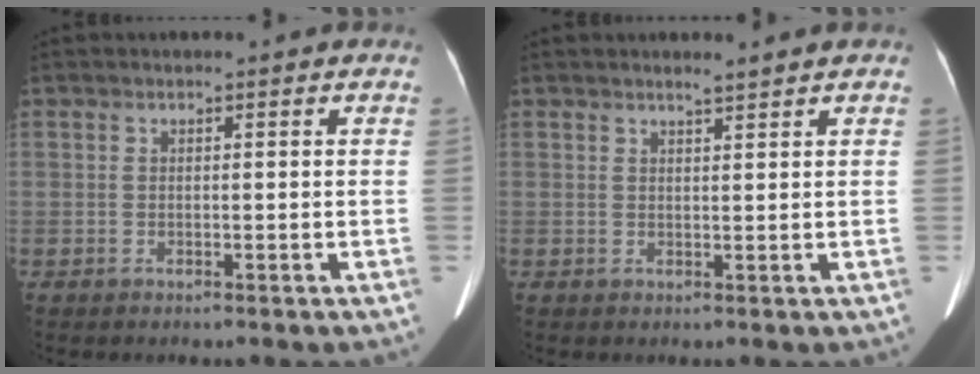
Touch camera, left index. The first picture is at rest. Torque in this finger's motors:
{"motor_torque": [0.07, -0.18, 0.10, 0.04]}